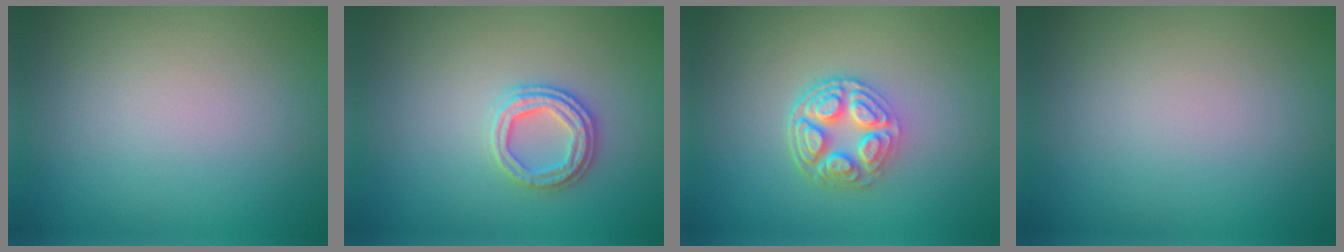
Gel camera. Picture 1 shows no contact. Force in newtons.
{"total": 2.6, "press": 2.5, "slide": 0.3}
{"total": 4.8, "press": 3.6, "slide": 3.2}
{"total": 0.0}